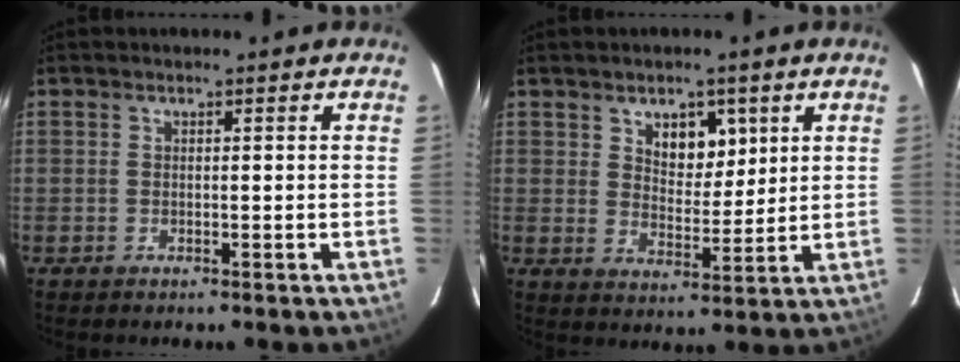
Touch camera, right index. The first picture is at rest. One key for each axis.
{"total": 6.7, "fx": 3.2, "fy": 4.2, "fz": 4.1, "tx": -0.055, "ty": 0.000, "tz": 0.058}